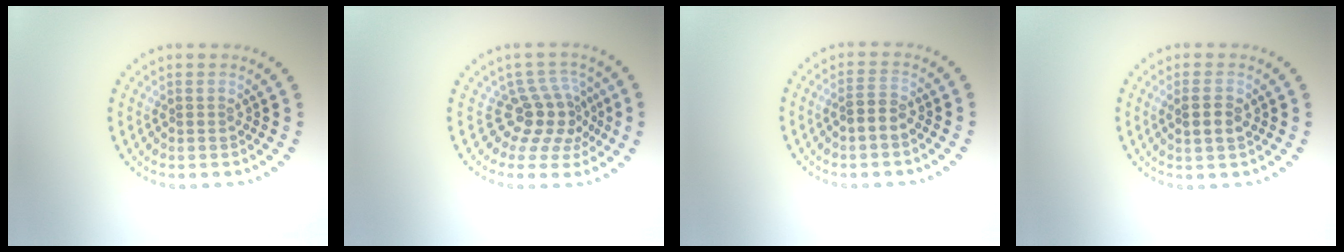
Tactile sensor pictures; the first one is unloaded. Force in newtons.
{"total": 3.6, "press": 2.6, "slide": 2.5}
{"total": 1.8, "press": 1.7, "slide": 0.6}
{"total": 2.2, "press": 2.1, "slide": 0.5}